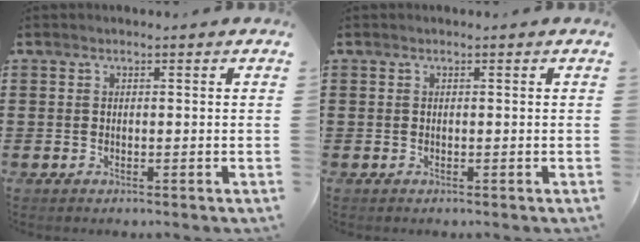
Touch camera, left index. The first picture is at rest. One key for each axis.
{"total": 0.0}